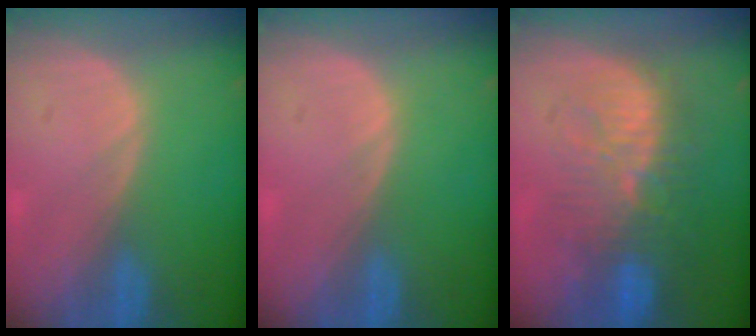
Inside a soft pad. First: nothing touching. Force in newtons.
{"total": 0.0}
{"total": 10.4, "press": 9.6, "slide": 3.8}